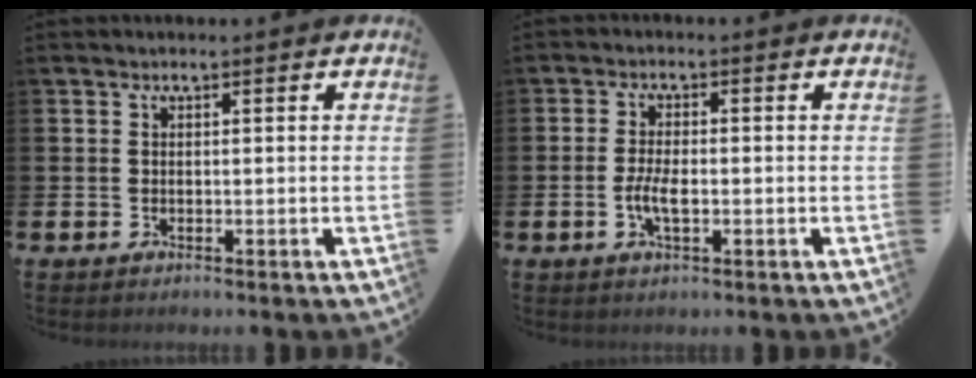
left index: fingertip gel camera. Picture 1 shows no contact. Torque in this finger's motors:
{"motor_torque": [0.75, 0.18, 0.15, 0.11]}